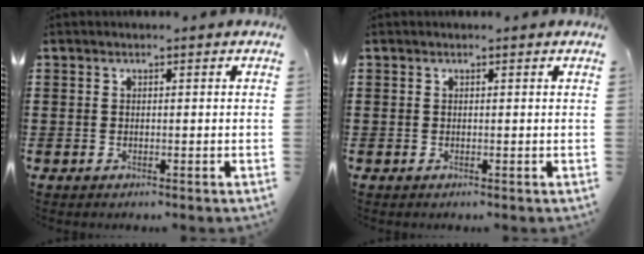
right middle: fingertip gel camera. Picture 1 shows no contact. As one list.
[{"total": 0.0}]